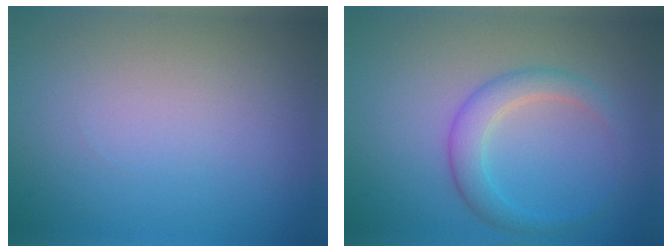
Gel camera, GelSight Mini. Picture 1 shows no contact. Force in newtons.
{"total": 2.9, "press": 2.9, "slide": 0.1}